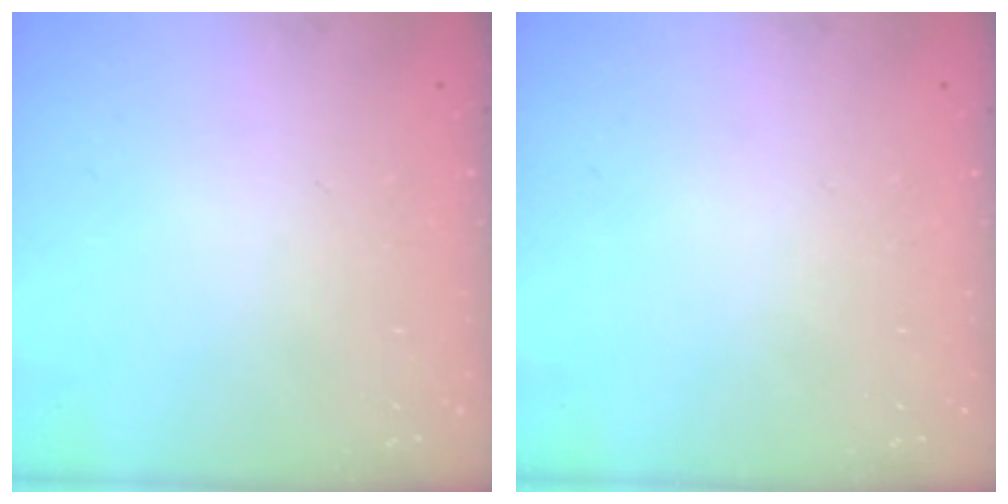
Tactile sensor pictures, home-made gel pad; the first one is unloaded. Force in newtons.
{"total": 0.0}